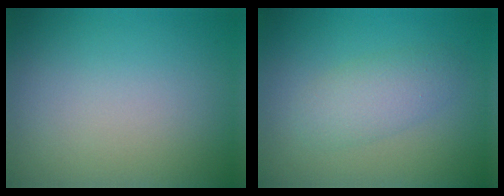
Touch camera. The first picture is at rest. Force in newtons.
{"total": 2.8, "press": 2.8, "slide": 0.1}